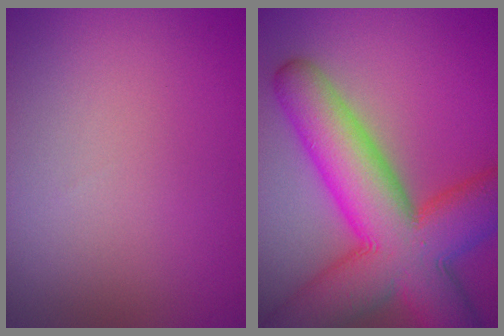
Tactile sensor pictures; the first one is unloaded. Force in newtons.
{"total": 13.4, "press": 13.4, "slide": 0.5}